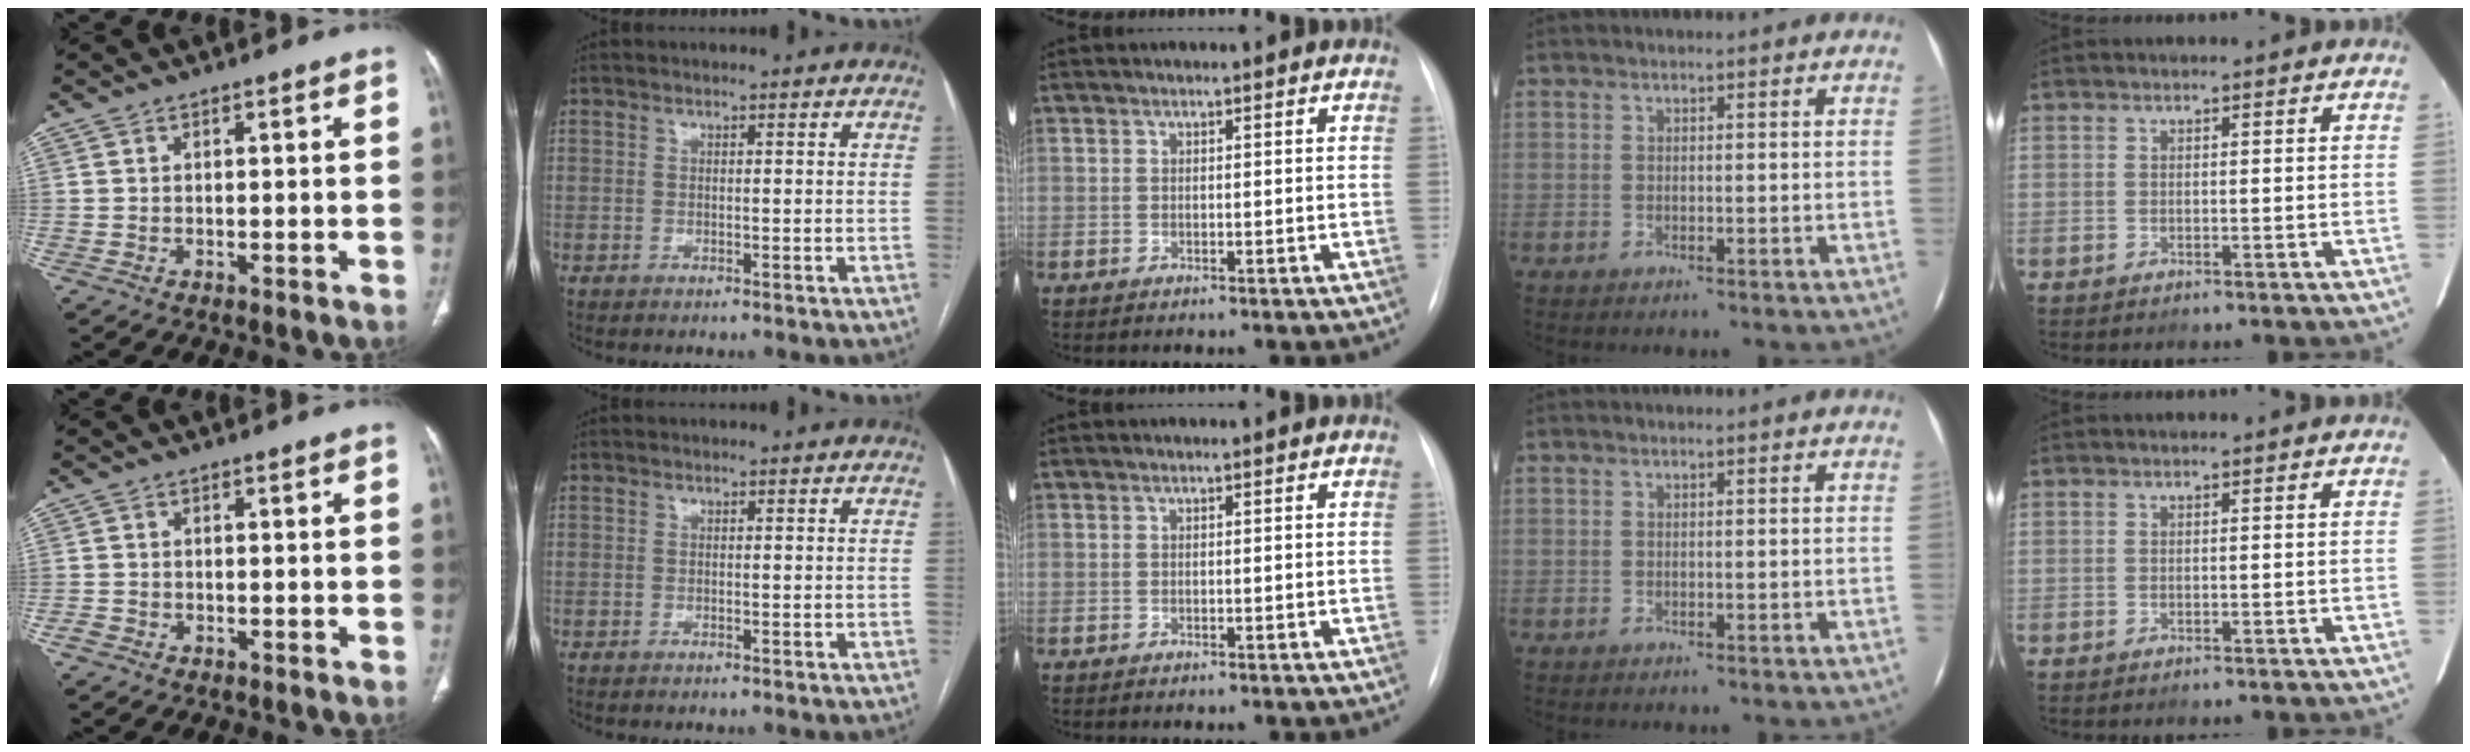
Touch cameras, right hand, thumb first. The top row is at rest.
{"thumb": {"total": 1.4, "force": [-0.8, 1.2, 0.4], "torque": [-0.006, 0.004, -0.017]}}